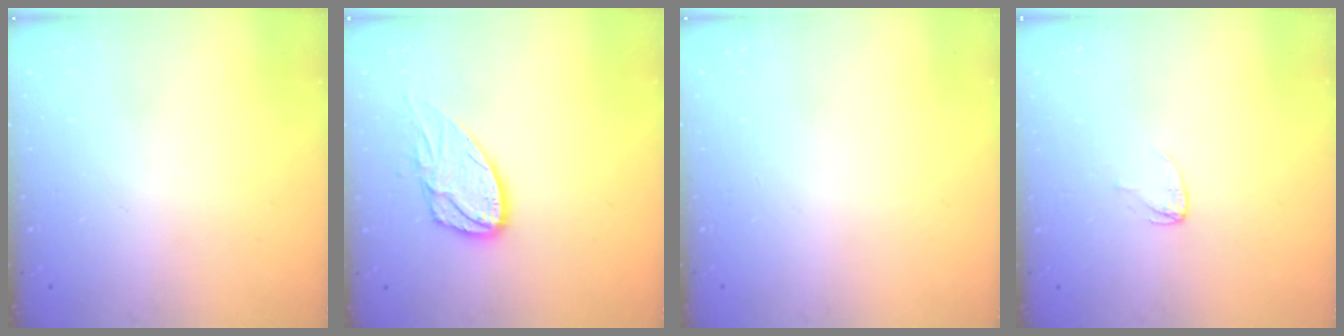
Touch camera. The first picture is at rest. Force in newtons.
{"total": 11.6, "press": 11.6, "slide": 0.9}
{"total": 0.0}
{"total": 3.4, "press": 3.3, "slide": 0.3}